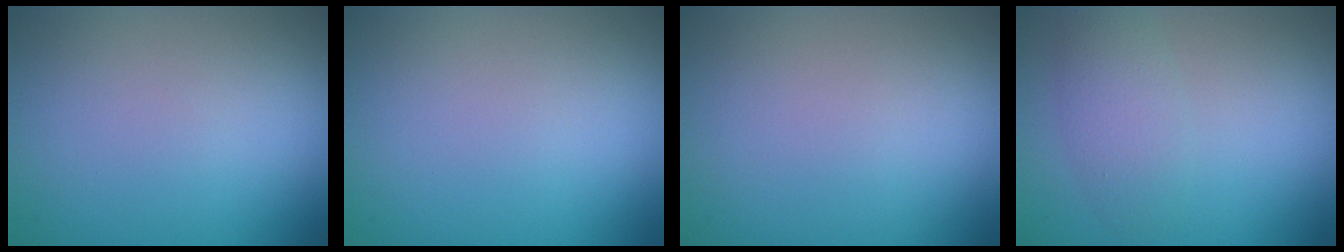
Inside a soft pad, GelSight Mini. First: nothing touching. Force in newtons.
{"total": 0.0}
{"total": 0.0}
{"total": 2.7, "press": 2.7, "slide": 0.1}